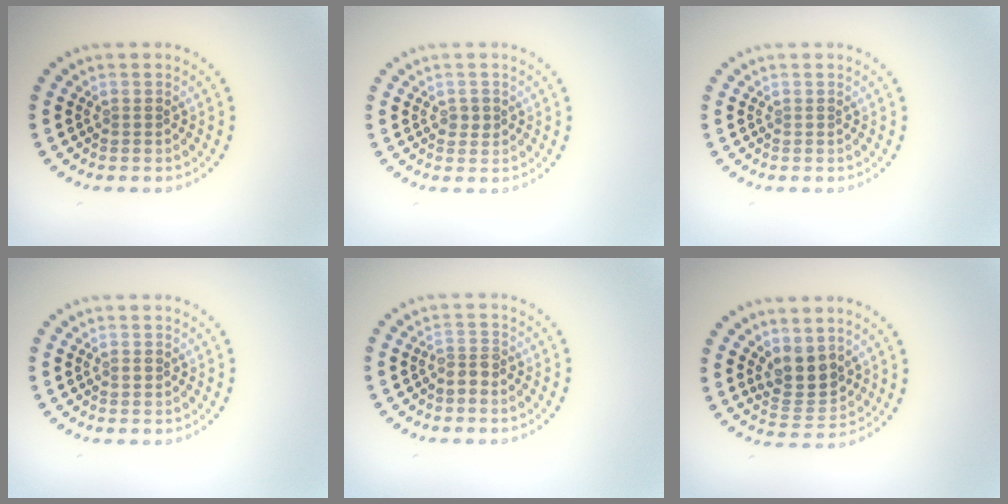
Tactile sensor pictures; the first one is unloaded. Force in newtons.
{"total": 1.1, "press": 1.1, "slide": 0.3}
{"total": 0.0}
{"total": 0.7, "press": 0.7, "slide": 0.2}
{"total": 1.8, "press": 1.3, "slide": 1.2}
{"total": 3.5, "press": 3.2, "slide": 1.5}